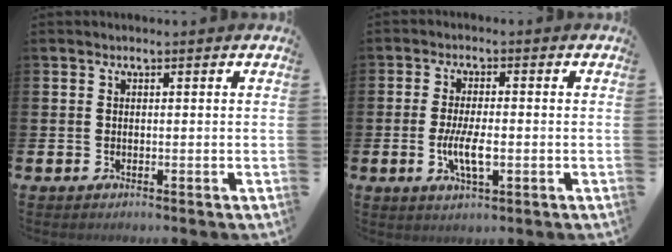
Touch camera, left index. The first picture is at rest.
{"total": 5.1, "force": [-1.0, 1.9, 4.6], "torque": [-0.094, -0.002, -0.021]}